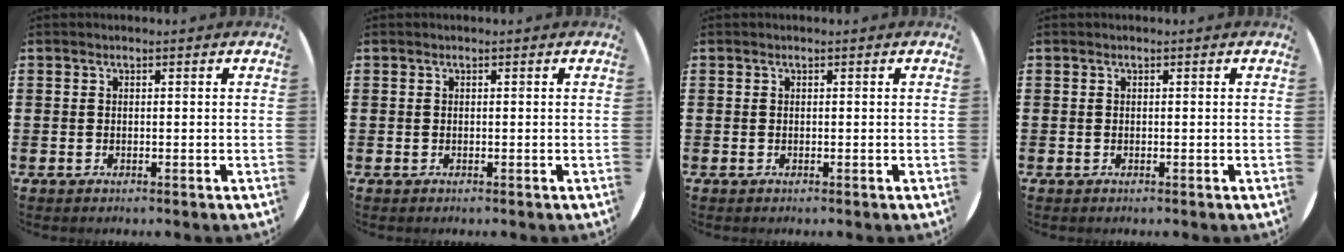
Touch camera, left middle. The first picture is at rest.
{"total": 0.0}
{"total": 0.0}
{"total": 0.0}